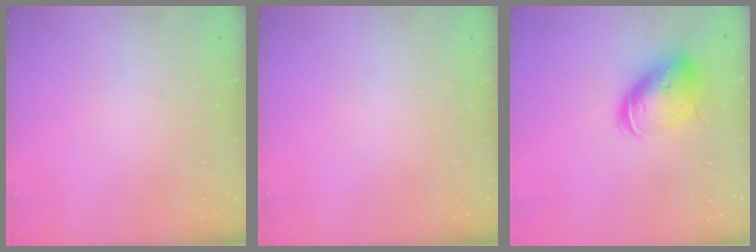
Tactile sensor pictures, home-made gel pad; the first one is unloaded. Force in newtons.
{"total": 0.0}
{"total": 15.6, "press": 15.4, "slide": 2.4}